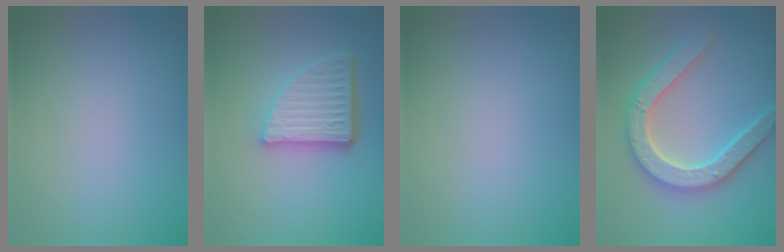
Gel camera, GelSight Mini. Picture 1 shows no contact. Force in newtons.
{"total": 5.4, "press": 3.7, "slide": 3.9}
{"total": 0.0}
{"total": 5.2, "press": 5.1, "slide": 1.0}